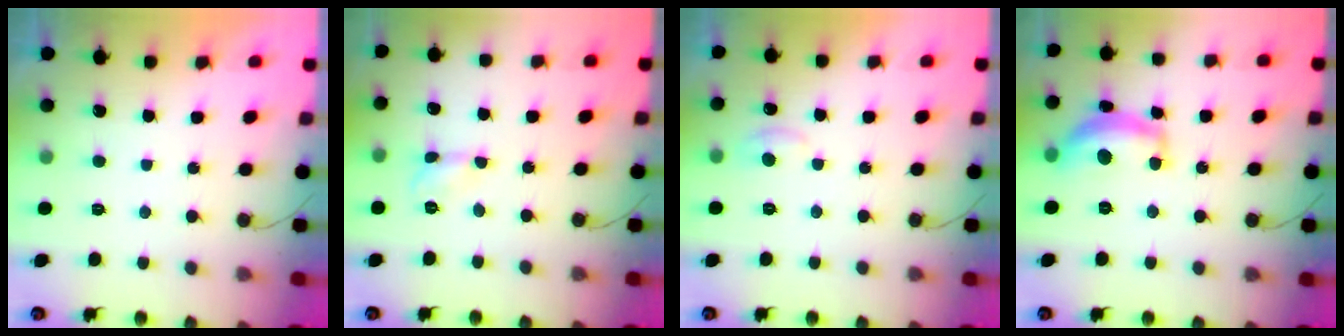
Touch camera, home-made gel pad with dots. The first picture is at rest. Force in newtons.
{"total": 3.2, "press": 3.2, "slide": 0.3}
{"total": 5.5, "press": 5.5, "slide": 0.6}
{"total": 13.7, "press": 13.7, "slide": 1.0}